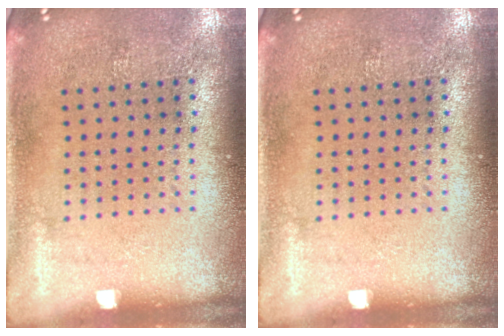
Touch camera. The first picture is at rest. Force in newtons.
{"total": 0.0}